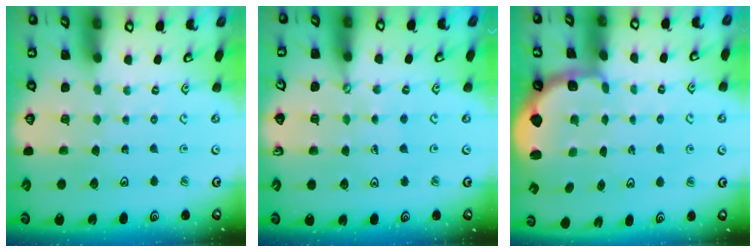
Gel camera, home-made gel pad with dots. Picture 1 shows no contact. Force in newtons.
{"total": 0.5, "press": 0.5, "slide": 0.1}
{"total": 2.4, "press": 1.1, "slide": 2.2}